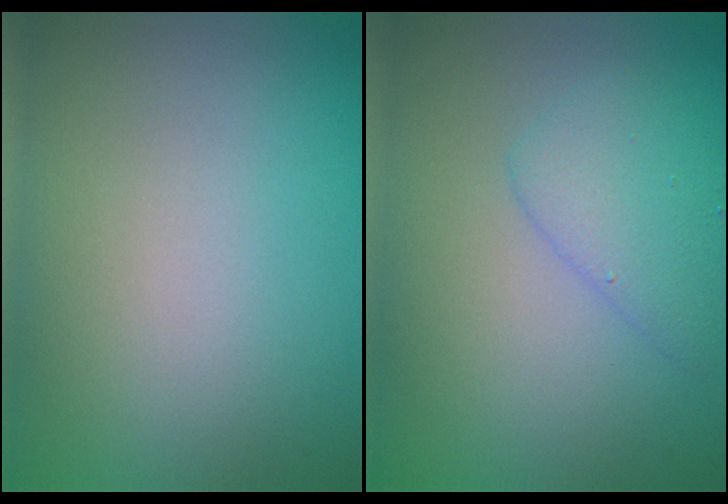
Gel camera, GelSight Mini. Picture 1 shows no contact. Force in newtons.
{"total": 2.7, "press": 2.7, "slide": 0.3}